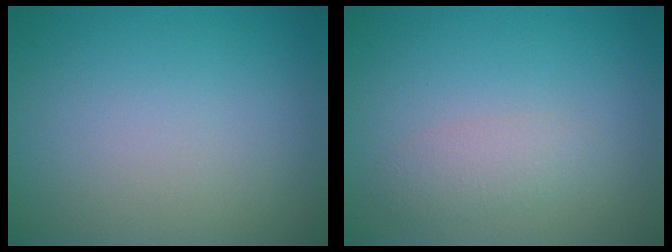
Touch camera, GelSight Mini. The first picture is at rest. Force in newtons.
{"total": 1.8, "press": 1.8, "slide": 0.1}